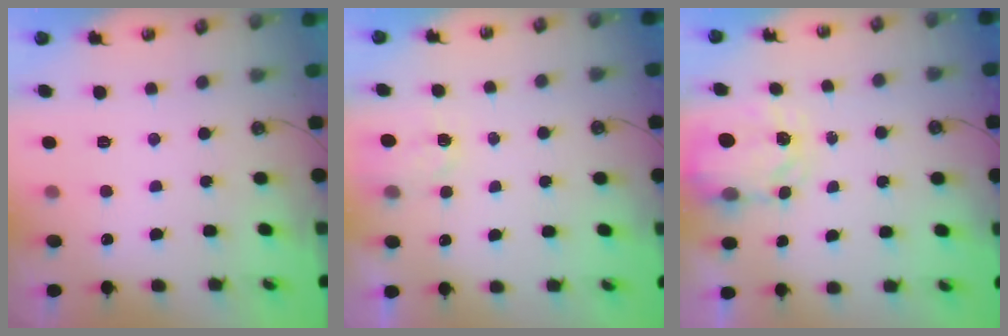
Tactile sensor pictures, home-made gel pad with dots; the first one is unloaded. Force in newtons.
{"total": 2.0, "press": 2.0, "slide": 0.4}
{"total": 3.6, "press": 3.6, "slide": 0.4}